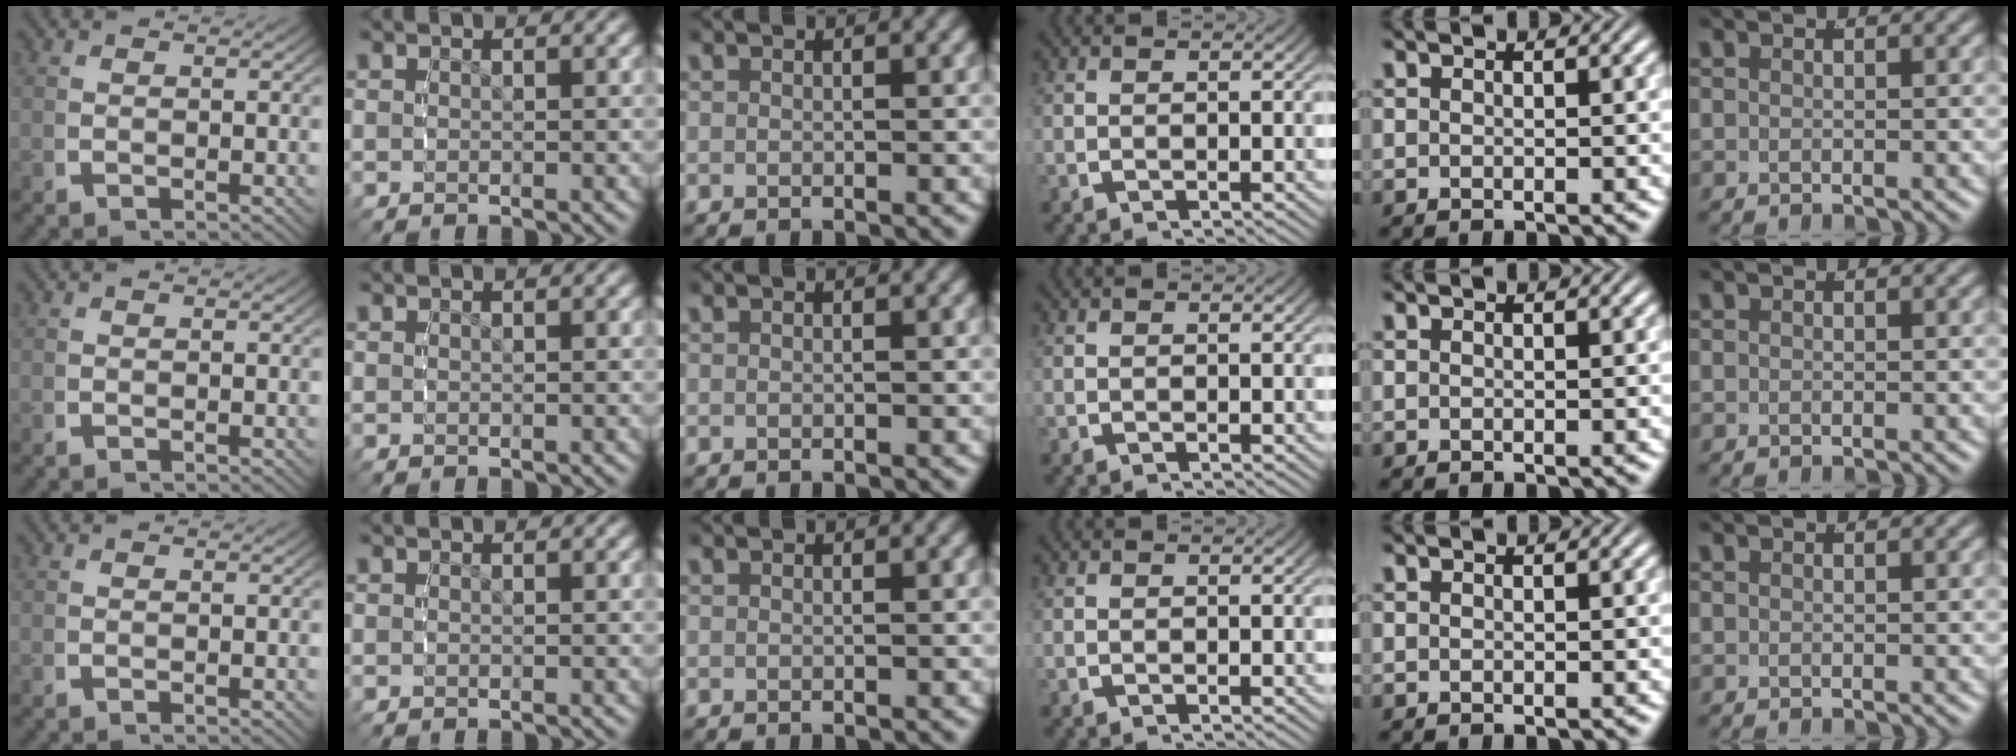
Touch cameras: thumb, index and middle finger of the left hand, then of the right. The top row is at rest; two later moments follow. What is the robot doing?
{"motion": "reach", "object": "velcro strap"}